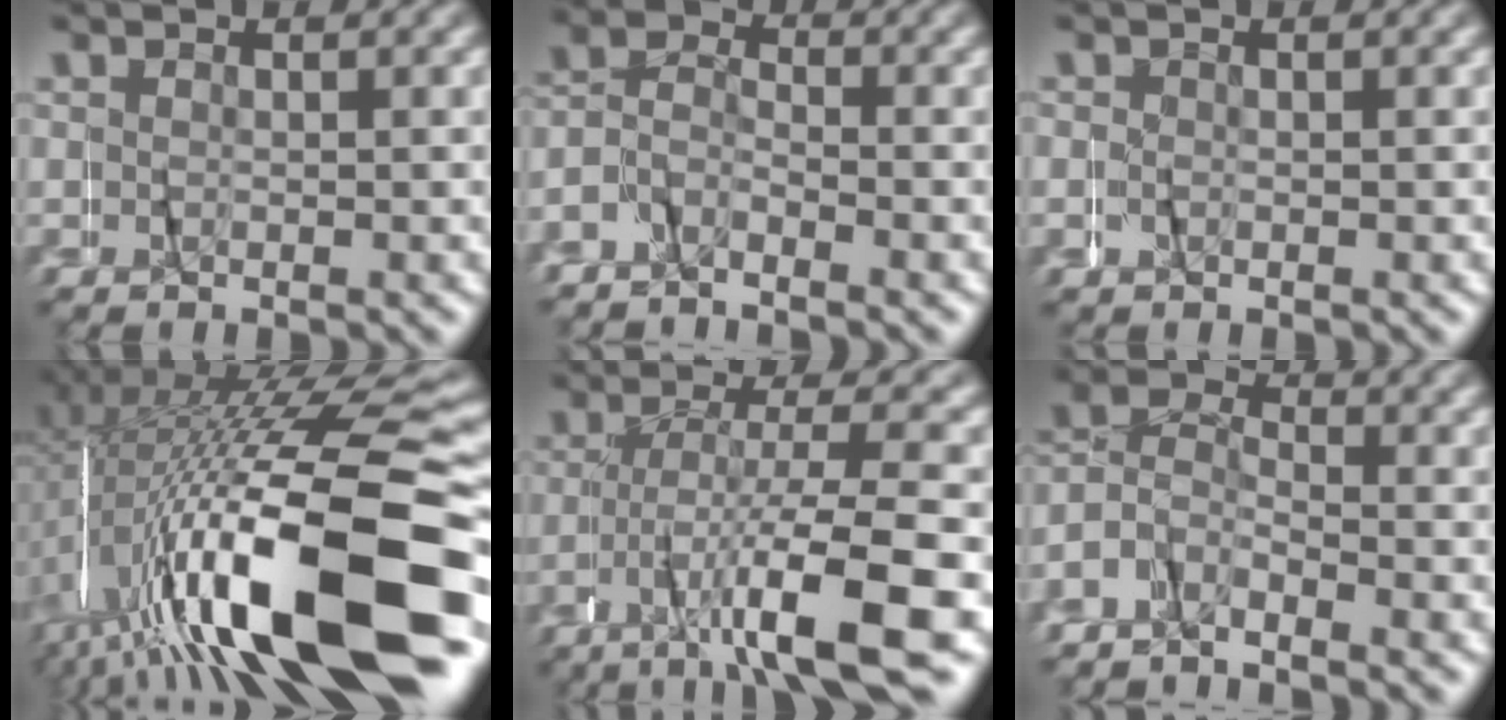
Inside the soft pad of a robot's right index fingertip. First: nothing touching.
{"total": 3.2, "force": [-1.5, 2.5, 1.4], "torque": [-0.039, 0.013, -0.040]}
{"total": 0.6, "force": [0.1, 0.6, -0.1], "torque": [0.002, 0.008, -0.003]}
{"total": 16.8, "force": [-5.0, 6.0, 14.9], "torque": [-0.254, 0.002, -0.053]}
{"total": 7.0, "force": [-3.7, 0.9, 5.9], "torque": [-0.113, -0.001, -0.058]}
{"total": 6.6, "force": [-1.6, 6.0, 2.2], "torque": [-0.074, -0.005, -0.041]}